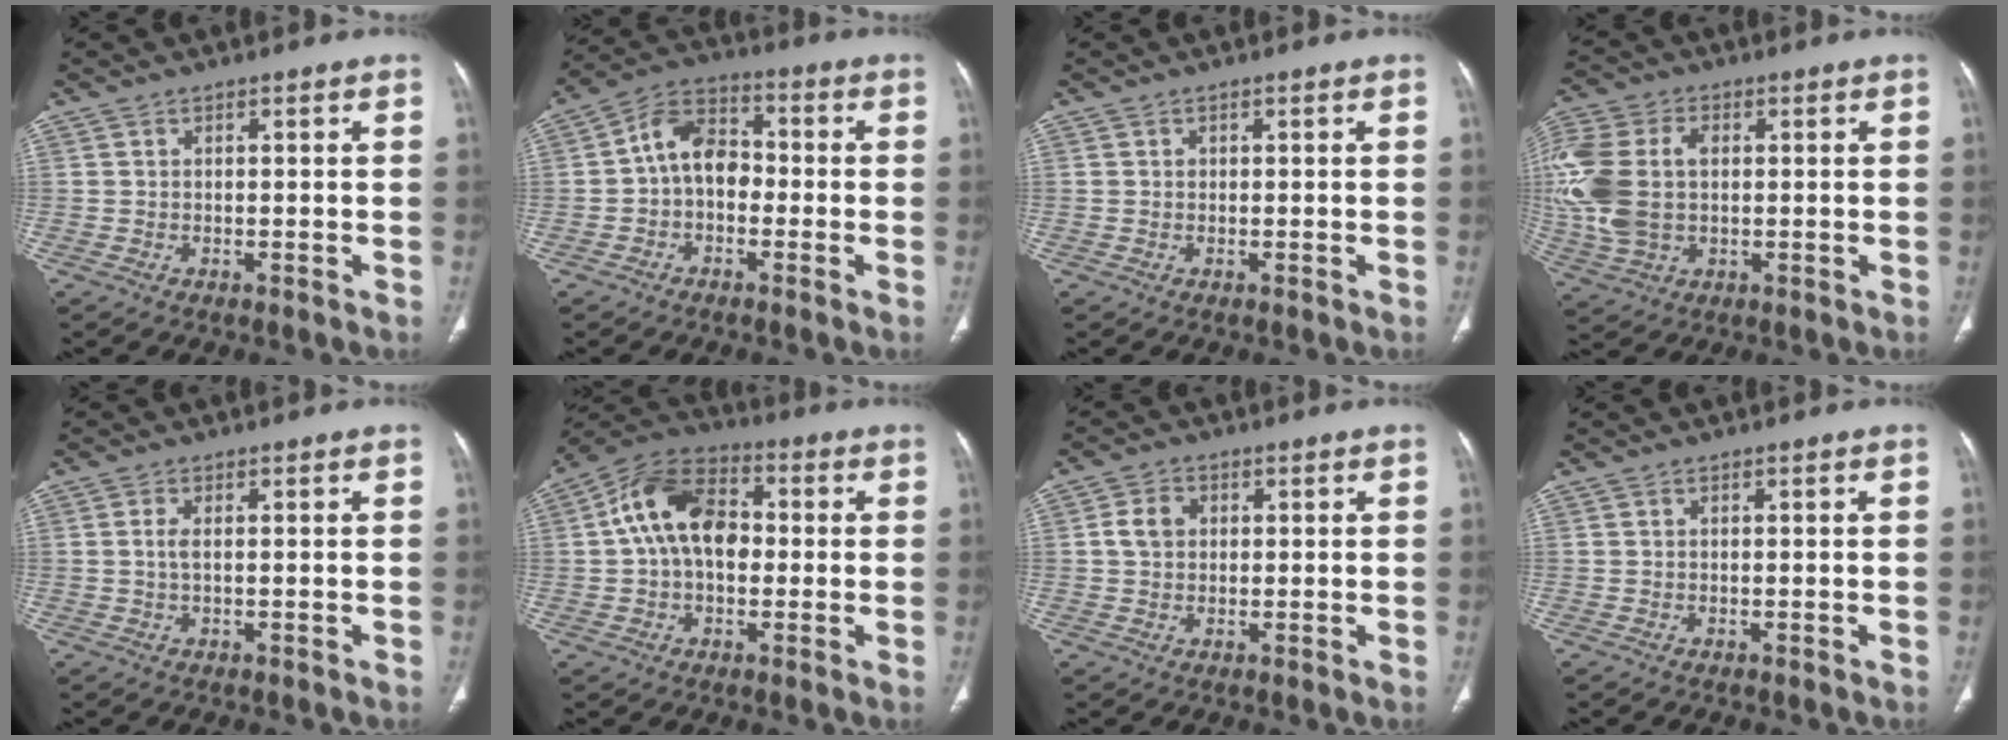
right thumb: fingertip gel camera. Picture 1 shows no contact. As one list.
[{"total": 8.9, "force": [-1.0, 6.5, 6.0], "torque": [-0.078, 0.032, -0.034]}, {"total": 0.5, "force": [0.1, 0.5, 0.2], "torque": [0.001, 0.002, 0.002]}, {"total": 16.9, "force": [1.2, 11.5, 12.3], "torque": [-0.308, 0.010, 0.029]}, {"total": 1.9, "force": [0.1, 0.7, 1.7], "torque": [-0.045, 0.001, 0.004]}, {"total": 14.2, "force": [0.9, 9.6, 10.4], "torque": [-0.163, 0.032, 0.003]}, {"total": 4.0, "force": [0.7, 3.3, 2.2], "torque": [-0.035, 0.008, 0.010]}, {"total": 0.0}]